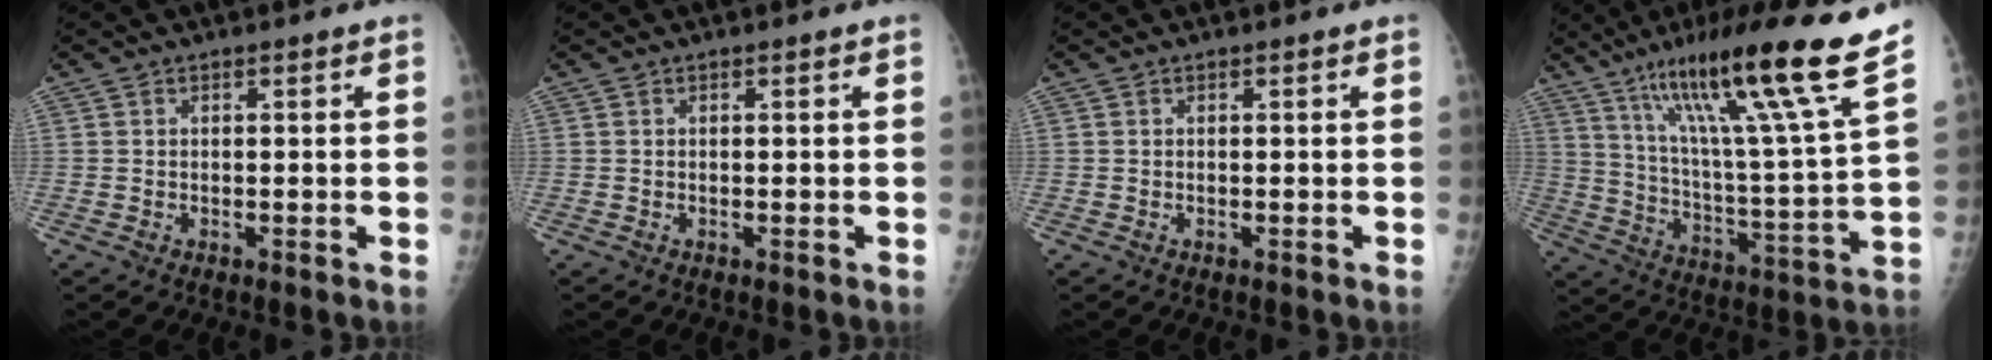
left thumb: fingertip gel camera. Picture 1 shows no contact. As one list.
[{"total": 0.0}, {"total": 0.0}, {"total": 23.4, "force": [15.7, 0.5, 17.4], "torque": [-0.259, -0.065, 0.259]}]